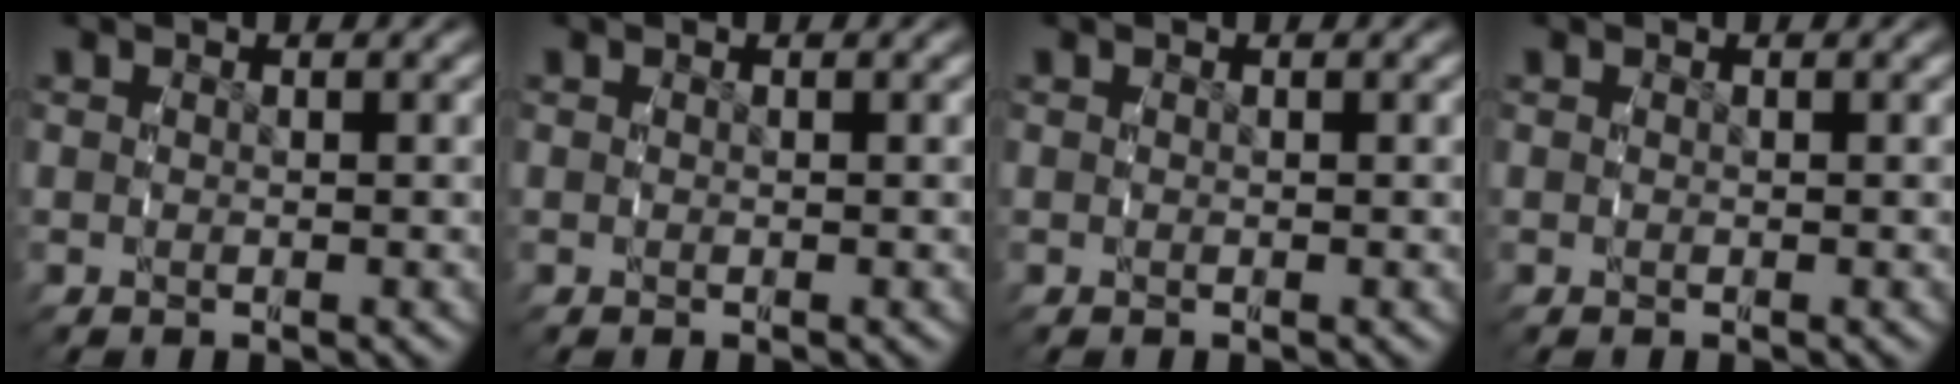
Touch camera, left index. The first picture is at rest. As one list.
[{"total": 0.0}, {"total": 0.0}, {"total": 0.0}]